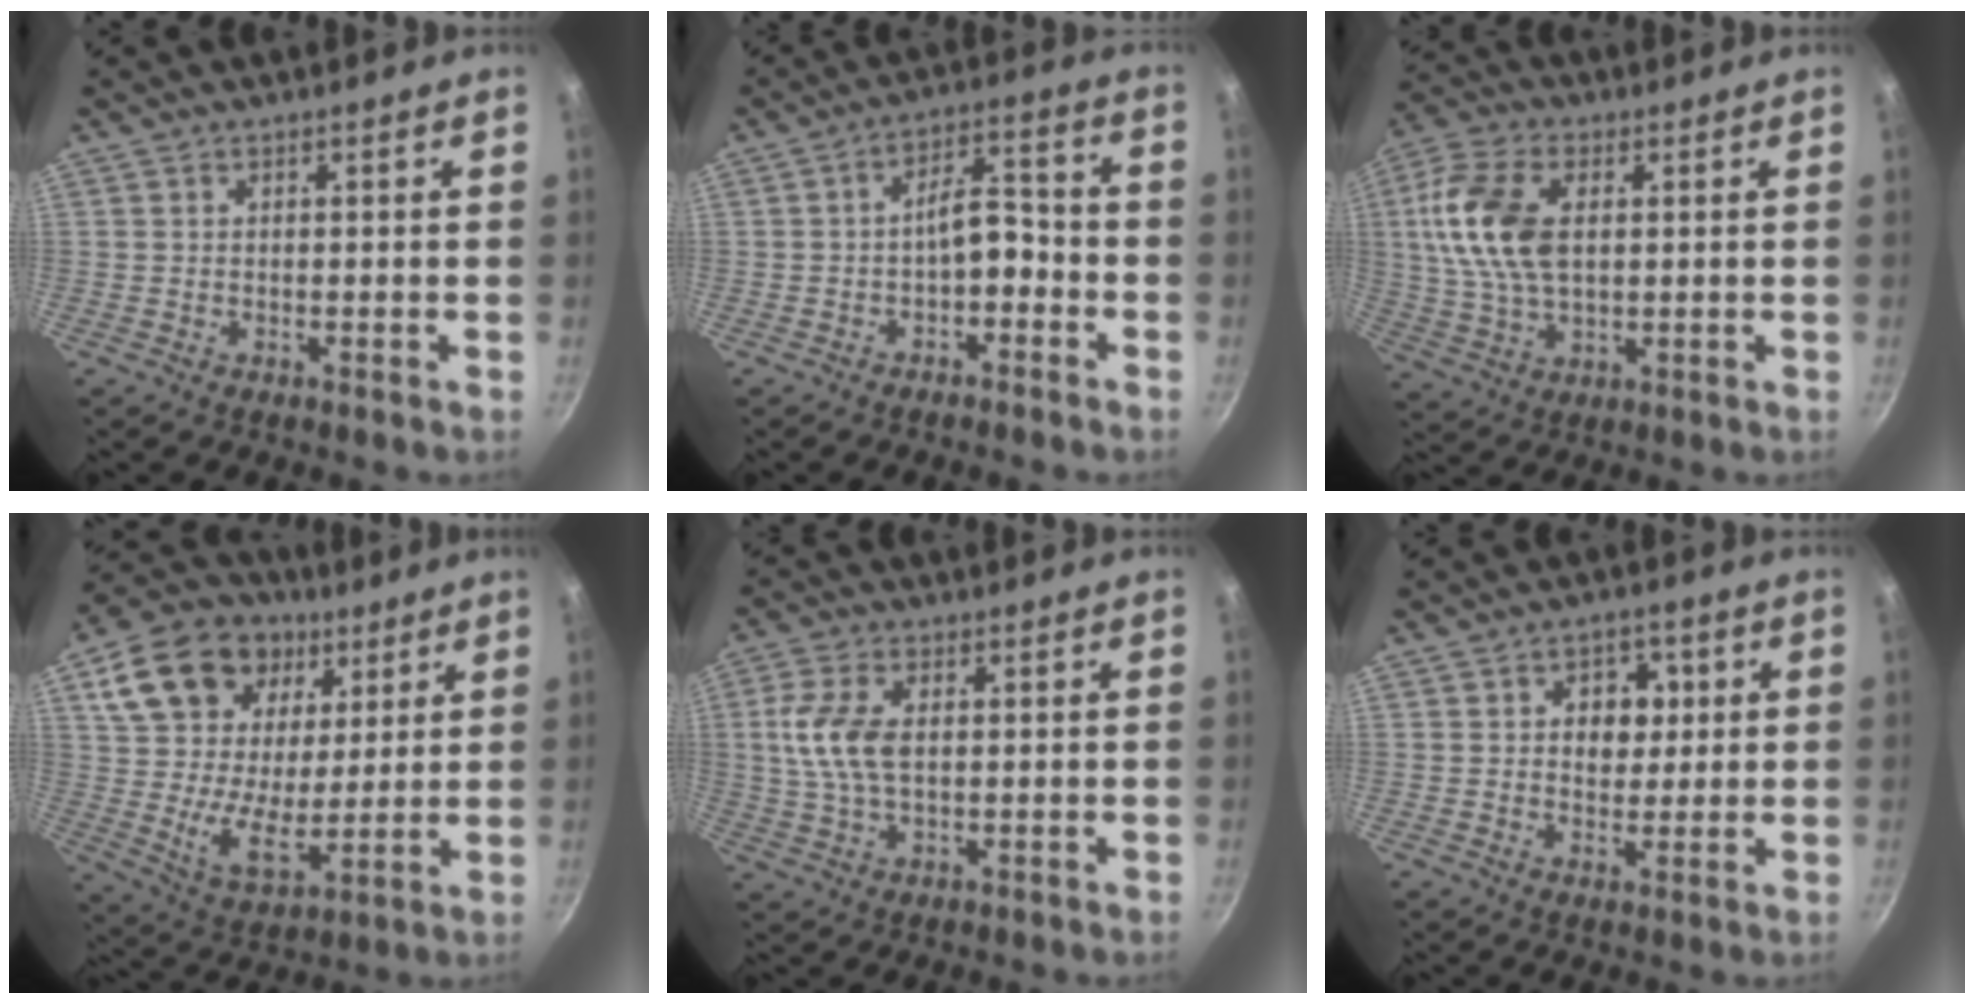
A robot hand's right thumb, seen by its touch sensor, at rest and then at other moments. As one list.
[{"total": 6.5, "force": [-2.5, 3.3, 5.0], "torque": [-0.057, 0.049, -0.036]}, {"total": 14.4, "force": [2.5, 8.6, 11.3], "torque": [-0.215, 0.005, 0.041]}, {"total": 21.4, "force": [9.3, 15.0, 12.1], "torque": [-0.199, -0.017, 0.162]}, {"total": 9.1, "force": [1.2, 5.2, 7.4], "torque": [-0.148, 0.006, 0.021]}, {"total": 6.3, "force": [1.4, 5.0, 3.7], "torque": [-0.018, -0.005, 0.016]}]